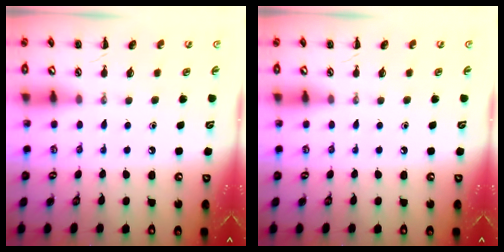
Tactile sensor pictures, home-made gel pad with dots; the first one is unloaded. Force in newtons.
{"total": 0.0}